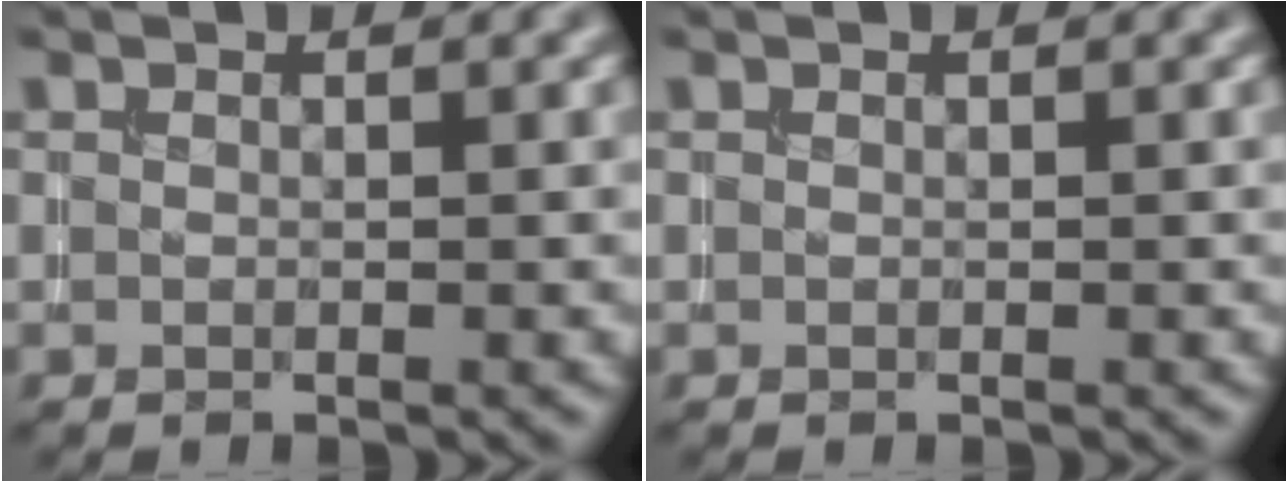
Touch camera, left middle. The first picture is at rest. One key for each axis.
{"total": 0.0}